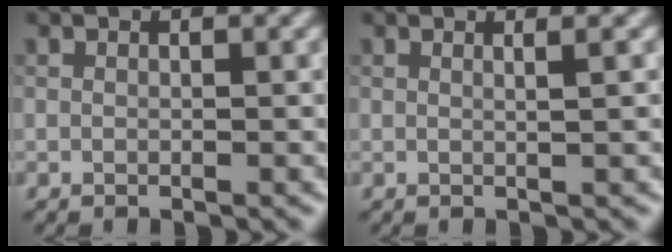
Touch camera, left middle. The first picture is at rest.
{"total": 1.6, "force": [0.6, 0.7, 1.3], "torque": [-0.012, 0.003, -0.005]}